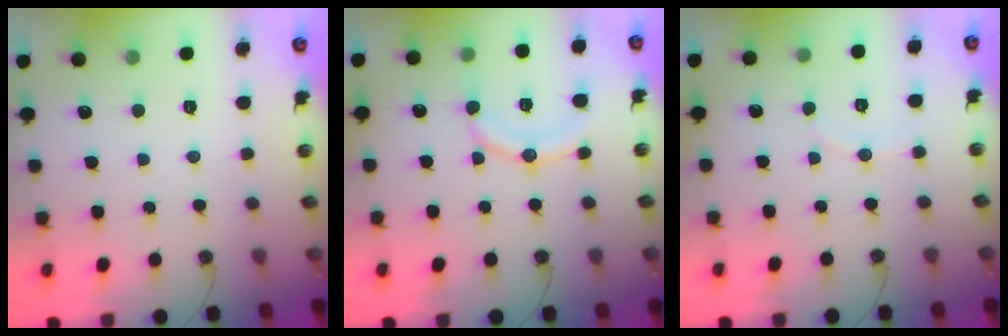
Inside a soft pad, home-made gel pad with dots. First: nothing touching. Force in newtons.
{"total": 11.6, "press": 11.5, "slide": 1.5}
{"total": 3.3, "press": 3.3, "slide": 0.4}